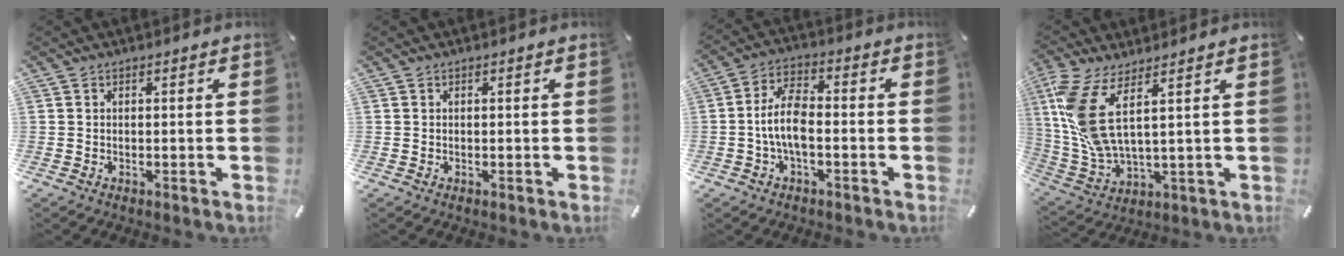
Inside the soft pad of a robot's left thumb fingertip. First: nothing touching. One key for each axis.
{"total": 0.0}
{"total": 8.7, "fx": -1.9, "fy": 4.0, "fz": 7.5, "tx": -0.151, "ty": 0.010, "tz": -0.036}
{"total": 11.5, "fx": 4.3, "fy": 3.2, "fz": 10.1, "tx": -0.240, "ty": -0.037, "tz": 0.074}